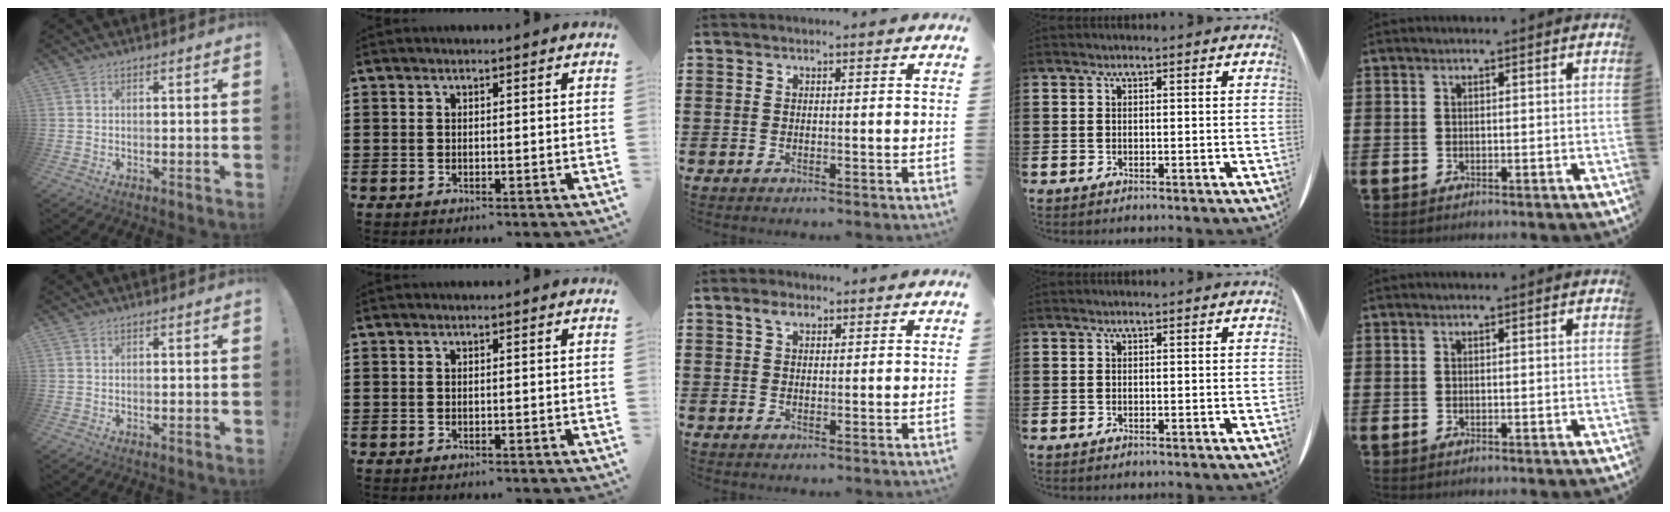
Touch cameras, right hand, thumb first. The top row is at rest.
{"middle": {"total": 2.6, "force": [1.5, 1.3, 1.6], "torque": [-0.036, 0.006, 0.027]}}